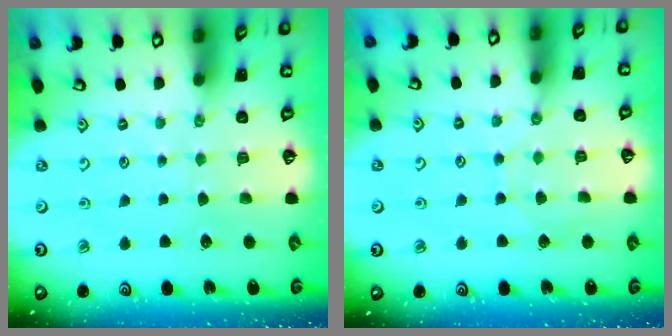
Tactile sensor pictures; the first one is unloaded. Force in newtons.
{"total": 3.0, "press": 2.9, "slide": 0.4}